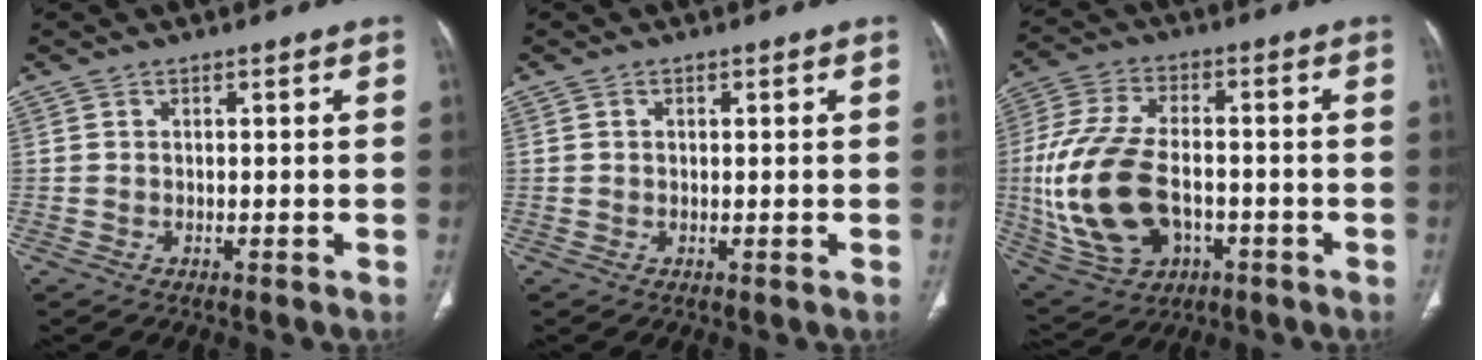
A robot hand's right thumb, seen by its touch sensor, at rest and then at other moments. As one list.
[{"total": 0.5, "force": [0.2, 0.4, 0.3], "torque": [-0.005, 0.000, 0.003]}, {"total": 19.5, "force": [-2.9, 12.2, 14.9], "torque": [-0.316, 0.009, -0.035]}]